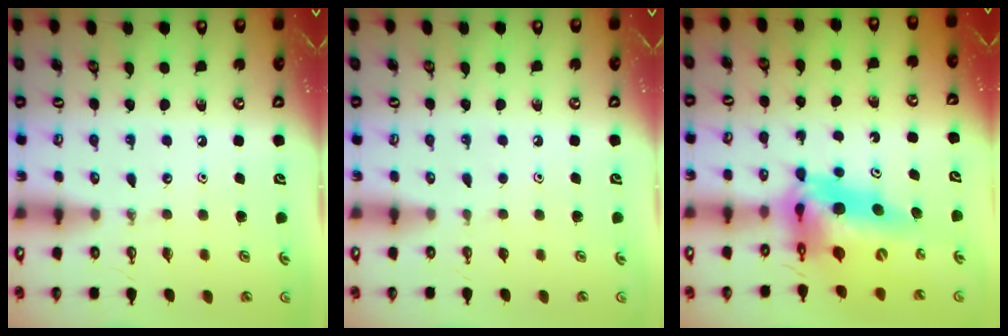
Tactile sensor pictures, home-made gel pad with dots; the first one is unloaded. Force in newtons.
{"total": 0.0}
{"total": 16.4, "press": 16.3, "slide": 1.6}